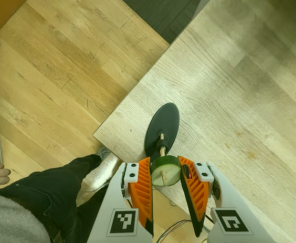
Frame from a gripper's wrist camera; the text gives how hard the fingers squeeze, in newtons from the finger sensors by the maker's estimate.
{"total": 10.1, "left": 9.8, "right": 10.3}